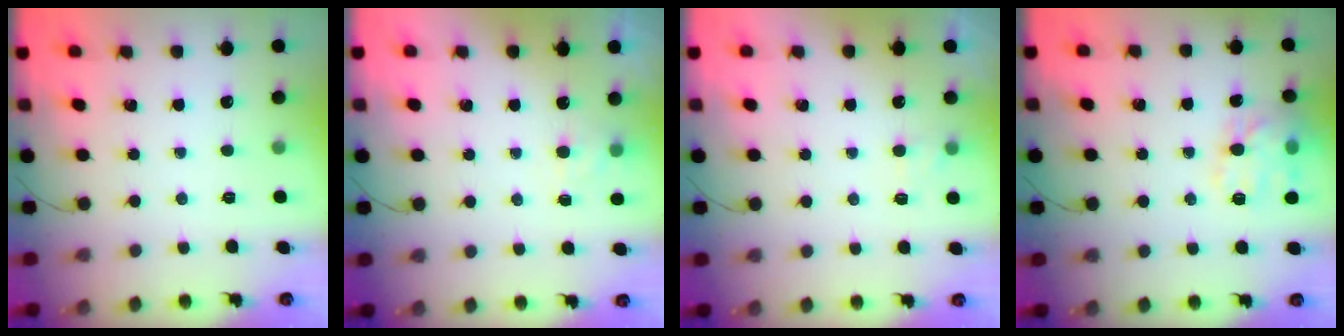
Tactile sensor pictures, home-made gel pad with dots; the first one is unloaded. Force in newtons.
{"total": 5.6, "press": 5.4, "slide": 1.4}
{"total": 2.6, "press": 2.4, "slide": 1.2}
{"total": 13.6, "press": 13.6, "slide": 0.9}